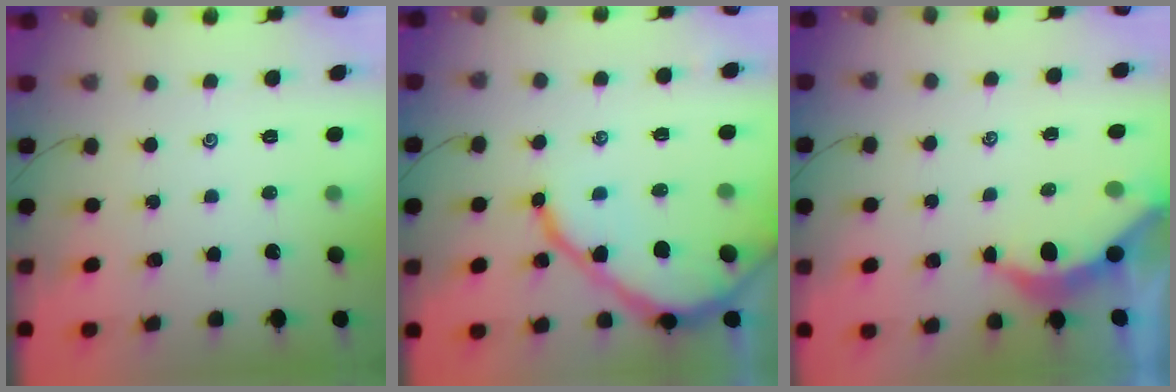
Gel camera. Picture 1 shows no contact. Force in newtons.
{"total": 11.7, "press": 11.6, "slide": 1.4}
{"total": 3.8, "press": 3.7, "slide": 0.5}